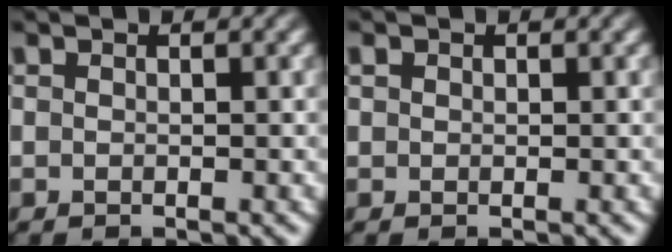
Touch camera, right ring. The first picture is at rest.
{"total": 0.7, "force": [0.4, 0.6, 0.0], "torque": [0.001, 0.000, 0.009]}